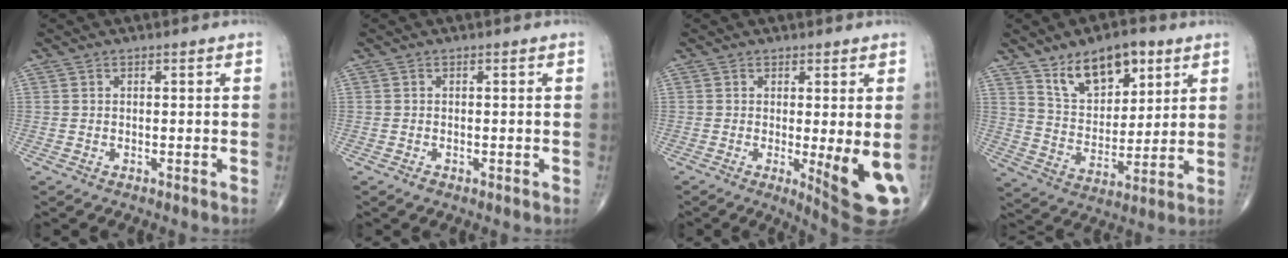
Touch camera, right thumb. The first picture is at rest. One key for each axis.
{"total": 0.8, "fx": -0.4, "fy": 0.5, "fz": 0.5, "tx": -0.009, "ty": -0.001, "tz": -0.007}
{"total": 10.1, "fx": -1.7, "fy": 2.2, "fz": 9.7, "tx": -0.125, "ty": -0.024, "tz": -0.016}
{"total": 13.9, "fx": 7.9, "fy": 7.3, "fz": 8.7, "tx": -0.107, "ty": -0.043, "tz": 0.142}